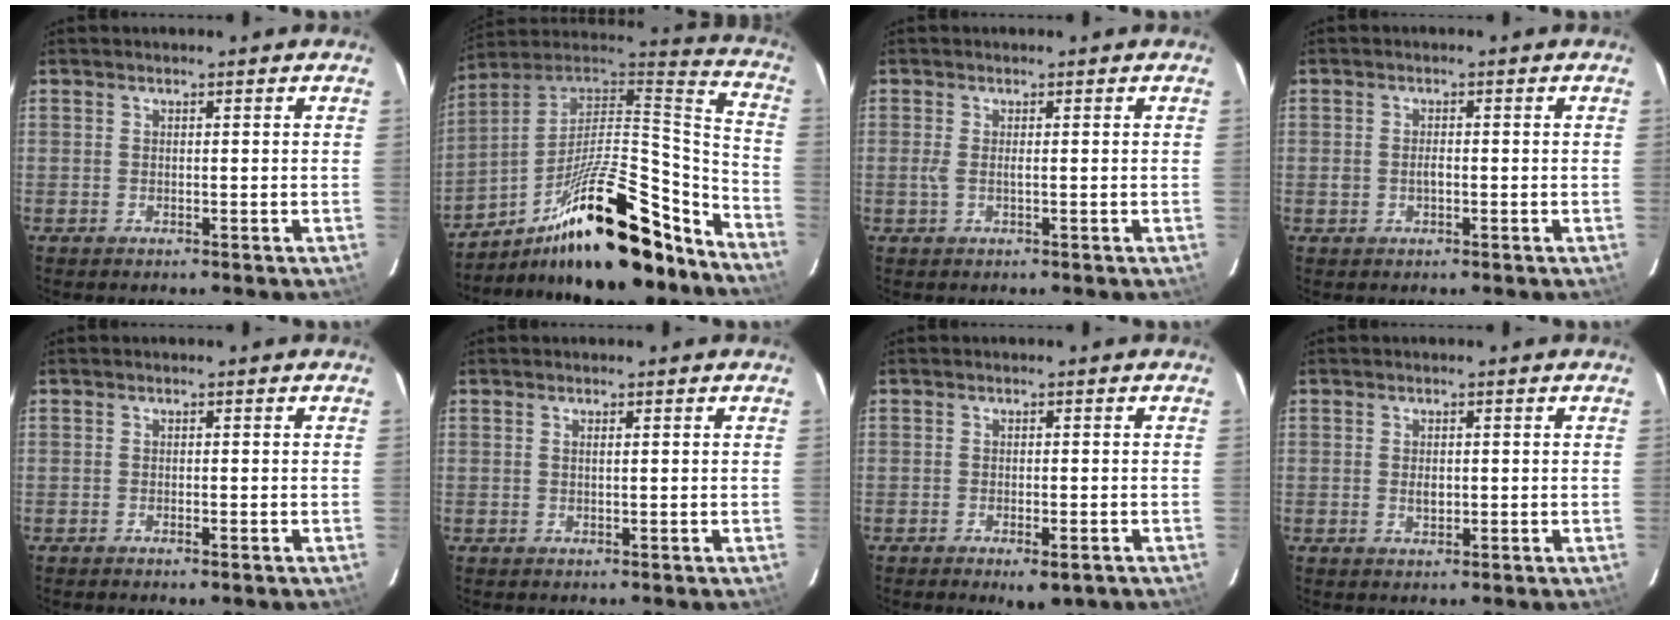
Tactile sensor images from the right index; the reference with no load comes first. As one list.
[{"total": 27.9, "force": [-19.2, 8.8, 18.2], "torque": [-0.274, 0.011, -0.306]}, {"total": 1.5, "force": [-0.1, 0.0, 1.5], "torque": [-0.032, -0.002, -0.003]}, {"total": 1.6, "force": [-0.4, 1.0, 1.2], "torque": [-0.023, 0.002, -0.007]}, {"total": 0.7, "force": [-0.6, 0.2, 0.4], "torque": [-0.008, 0.000, -0.010]}, {"total": 0.6, "force": [0.2, -0.1, 0.5], "torque": [-0.011, 0.002, 0.004]}, {"total": 4.3, "force": [-2.7, 1.7, 2.9], "torque": [-0.051, -0.010, -0.036]}, {"total": 1.7, "force": [-0.1, 1.3, 1.2], "torque": [-0.020, -0.001, 0.001]}]